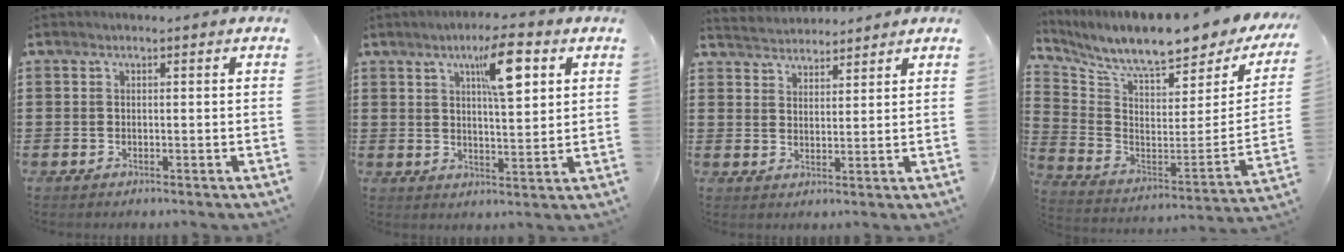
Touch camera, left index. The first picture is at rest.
{"total": 8.8, "force": [4.0, 2.4, 7.5], "torque": [-0.115, -0.003, 0.057]}
{"total": 3.2, "force": [3.1, 0.5, -0.6], "torque": [-0.003, -0.011, 0.058]}
{"total": 8.5, "force": [7.2, 0.9, 4.4], "torque": [-0.111, -0.064, 0.117]}